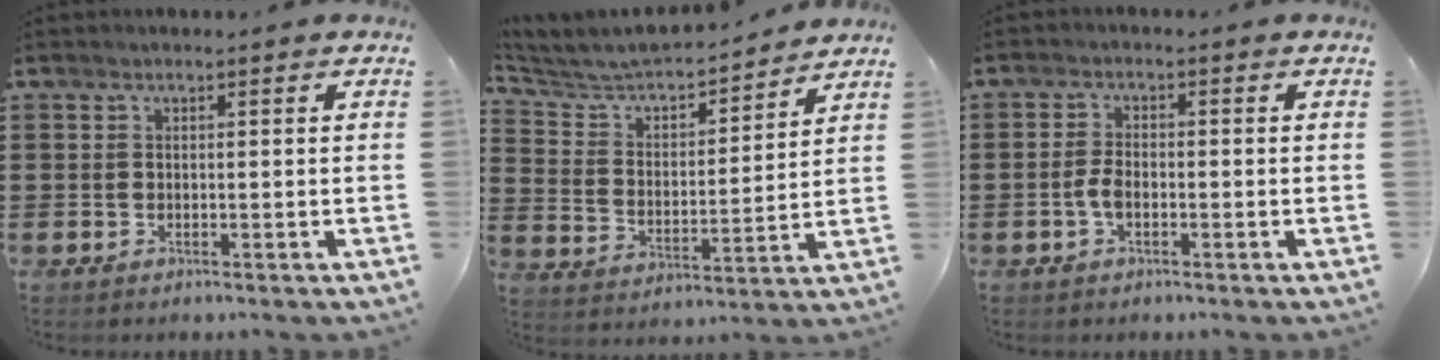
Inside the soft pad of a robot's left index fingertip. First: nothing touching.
{"total": 5.2, "force": [4.9, 1.0, 1.3], "torque": [-0.053, -0.041, 0.076]}
{"total": 2.8, "force": [-0.8, 1.3, 2.4], "torque": [-0.068, -0.005, -0.021]}